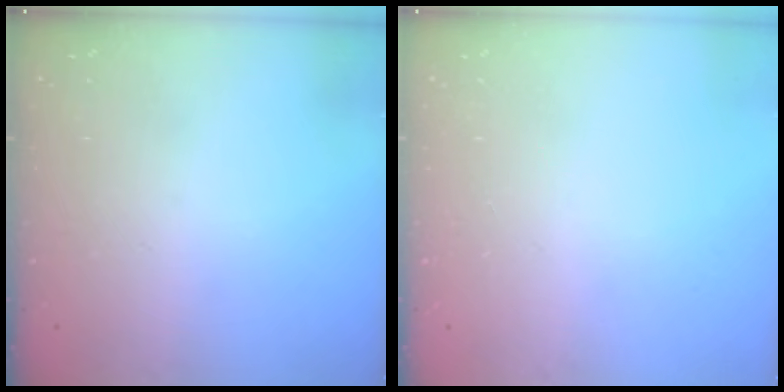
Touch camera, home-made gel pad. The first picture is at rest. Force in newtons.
{"total": 0.0}